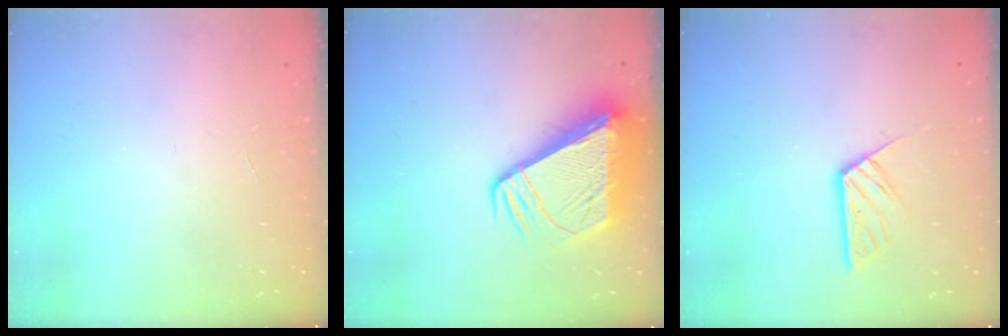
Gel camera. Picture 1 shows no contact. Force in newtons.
{"total": 12.8, "press": 12.8, "slide": 1.1}
{"total": 6.6, "press": 6.6, "slide": 0.4}